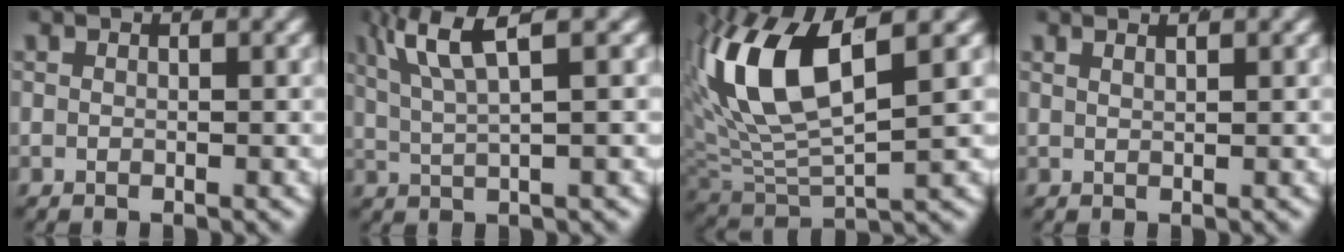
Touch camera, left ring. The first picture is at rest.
{"total": 4.9, "force": [2.4, 1.3, 4.1], "torque": [-0.082, 0.003, 0.046]}
{"total": 9.7, "force": [2.0, 5.2, 7.9], "torque": [-0.194, -0.015, 0.048]}
{"total": 1.3, "force": [1.2, -0.3, 0.5], "torque": [-0.006, -0.002, 0.025]}